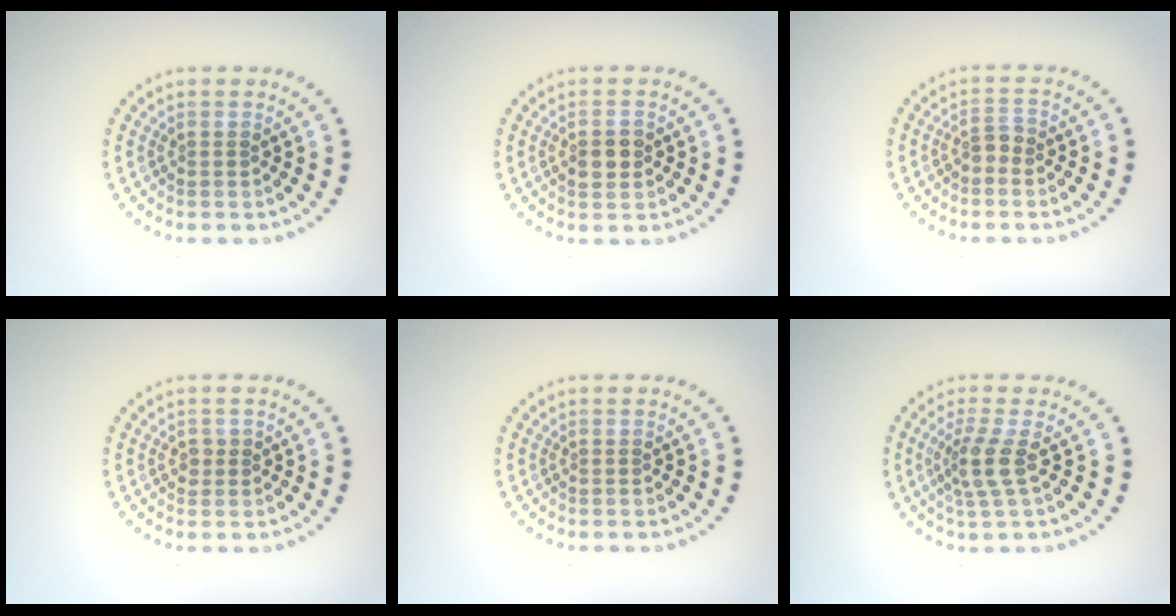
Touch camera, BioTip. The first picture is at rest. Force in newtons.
{"total": 2.4, "press": 2.4, "slide": 0.0}
{"total": 1.4, "press": 1.2, "slide": 0.6}
{"total": 0.9, "press": 0.8, "slide": 0.3}
{"total": 0.0}
{"total": 2.7, "press": 2.1, "slide": 1.8}